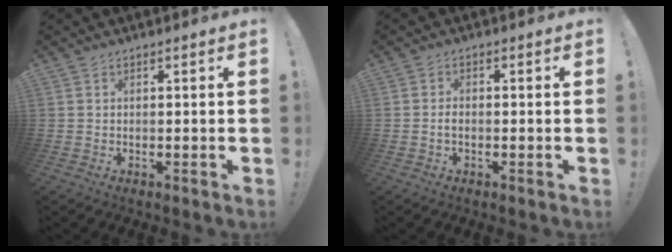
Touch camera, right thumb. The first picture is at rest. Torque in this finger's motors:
{"motor_torque": [-0.01, 0.04, 0.12, -0.02, -0.05]}